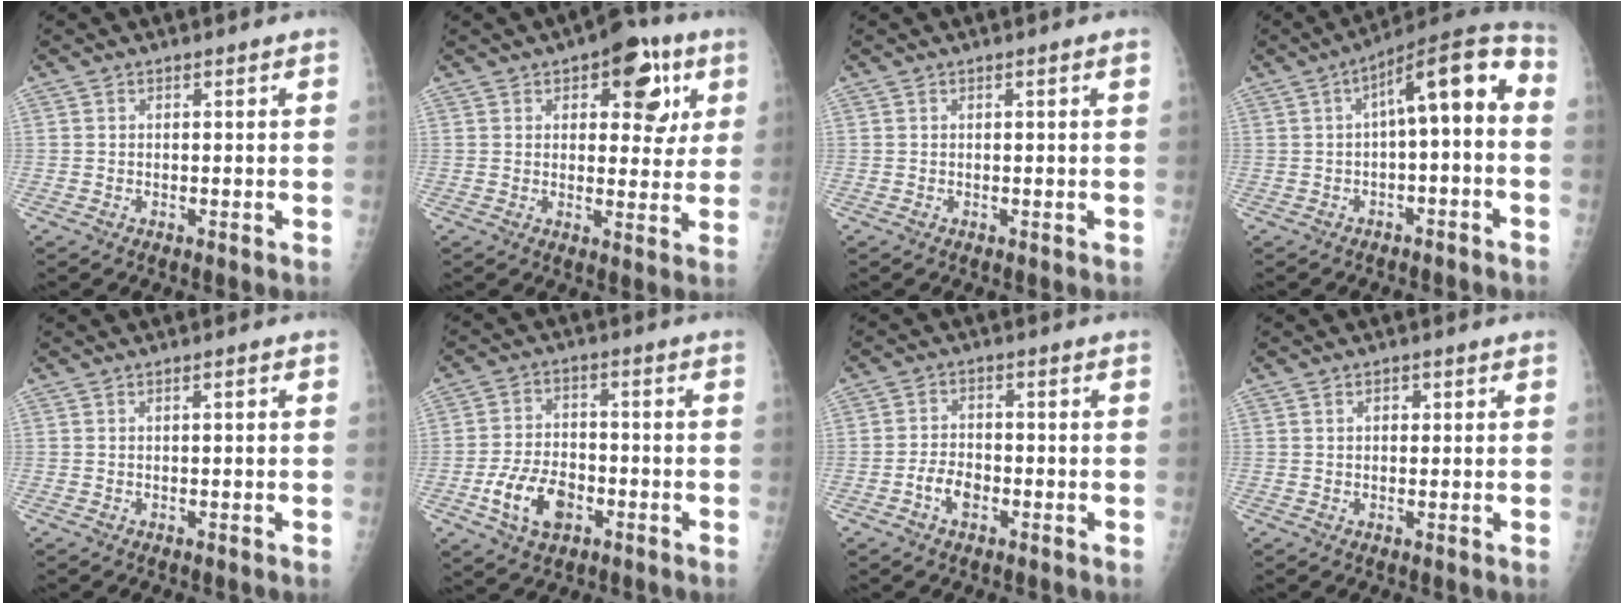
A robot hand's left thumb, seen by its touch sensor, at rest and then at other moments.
{"total": 12.3, "force": [5.1, 6.3, 9.3], "torque": [-0.069, -0.007, 0.061]}
{"total": 1.0, "force": [0.3, 0.0, 1.0], "torque": [-0.019, 0.001, 0.005]}
{"total": 12.4, "force": [0.0, 4.6, 11.5], "torque": [-0.157, 0.059, -0.007]}
{"total": 1.2, "force": [0.3, 0.3, 1.1], "torque": [-0.017, 0.003, 0.004]}
{"total": 10.1, "force": [-3.8, 6.5, 6.7], "torque": [-0.112, 0.019, -0.066]}
{"total": 4.4, "force": [-1.9, 2.8, 2.8], "torque": [-0.043, 0.017, -0.035]}
{"total": 1.9, "force": [0.7, 1.4, 1.2], "torque": [-0.010, -0.001, 0.011]}